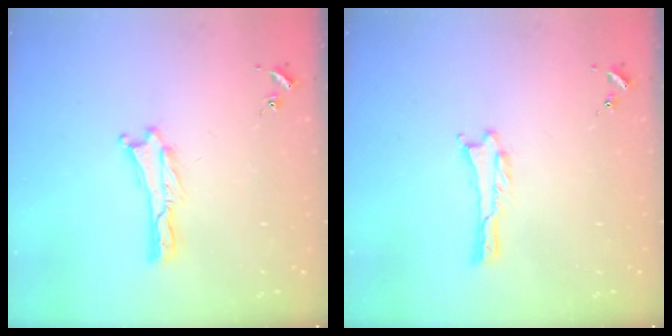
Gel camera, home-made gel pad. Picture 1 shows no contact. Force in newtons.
{"total": 0.0}